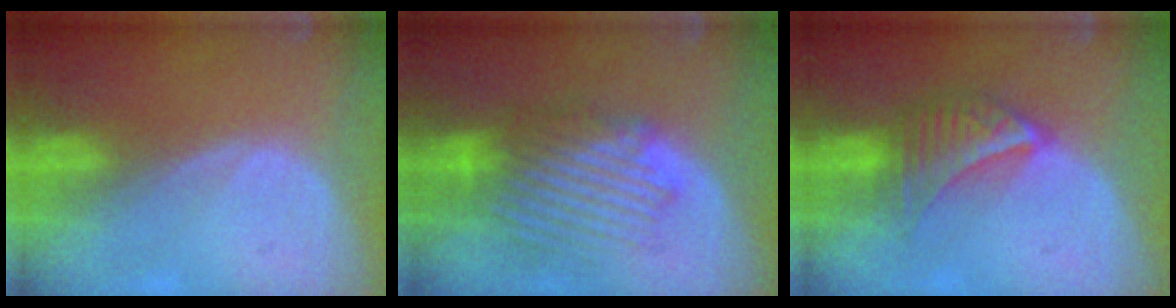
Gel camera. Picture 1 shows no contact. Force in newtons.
{"total": 8.5, "press": 8.1, "slide": 2.6}
{"total": 7.1, "press": 6.2, "slide": 3.4}